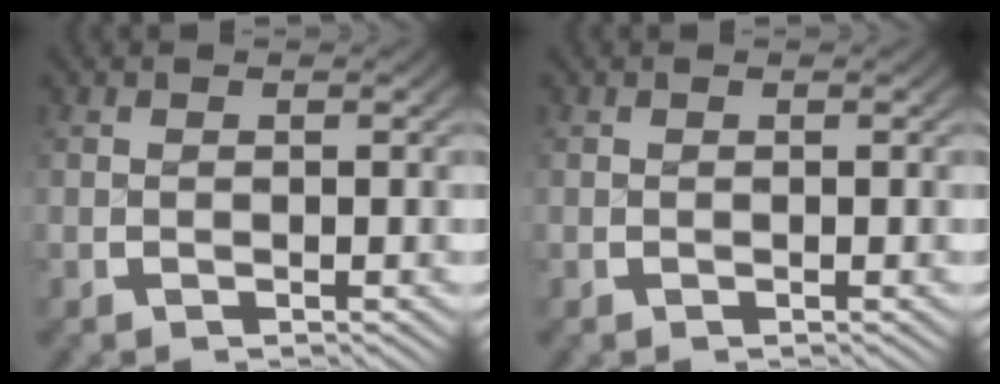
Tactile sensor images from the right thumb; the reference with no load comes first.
{"total": 0.0}